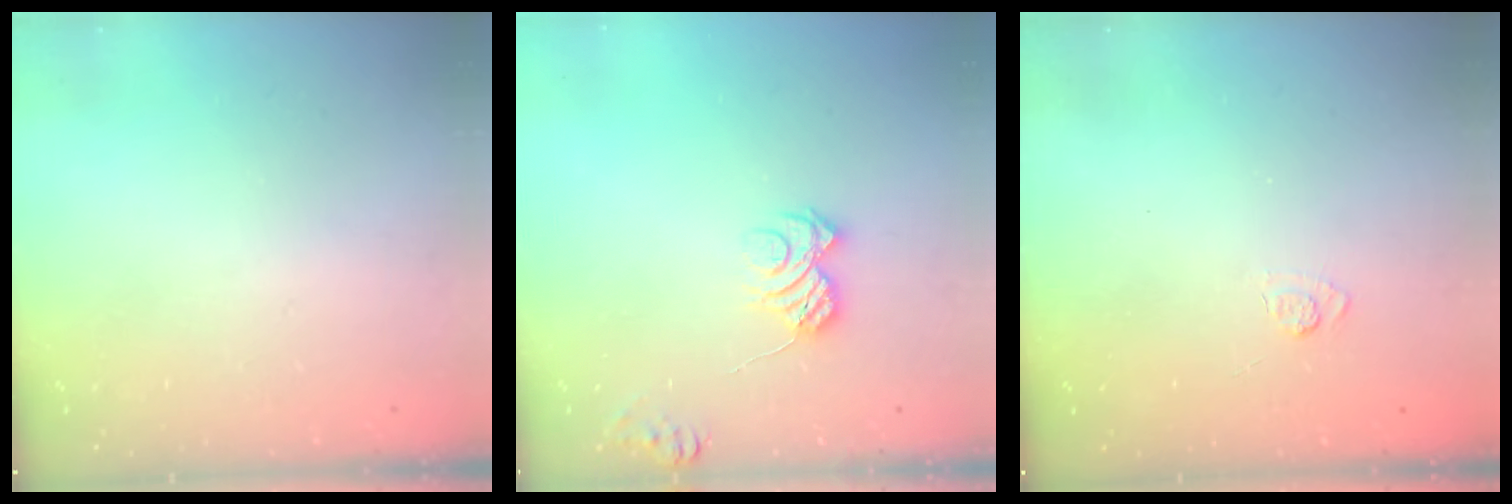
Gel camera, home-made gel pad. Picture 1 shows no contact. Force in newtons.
{"total": 7.7, "press": 7.7, "slide": 0.9}
{"total": 2.2, "press": 1.8, "slide": 1.3}